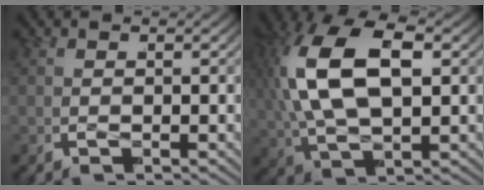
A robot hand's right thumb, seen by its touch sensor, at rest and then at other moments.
{"total": 11.6, "force": [1.1, 7.3, 8.9], "torque": [-0.222, -0.024, 0.035]}